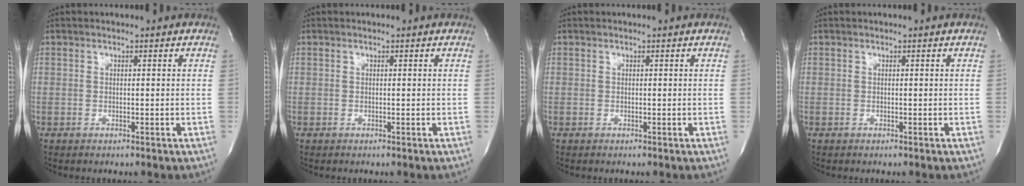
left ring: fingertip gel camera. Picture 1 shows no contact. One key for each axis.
{"total": 0.0}
{"total": 0.0}
{"total": 0.0}